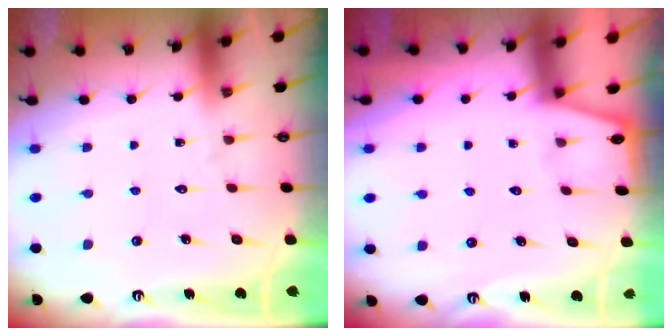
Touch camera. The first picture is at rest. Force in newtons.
{"total": 0.0}